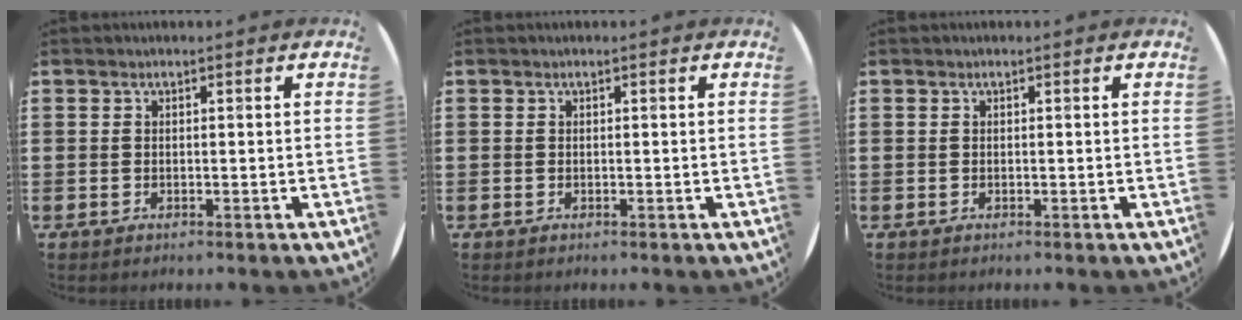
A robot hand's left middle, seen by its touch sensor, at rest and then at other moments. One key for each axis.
{"total": 0.0}
{"total": 0.0}